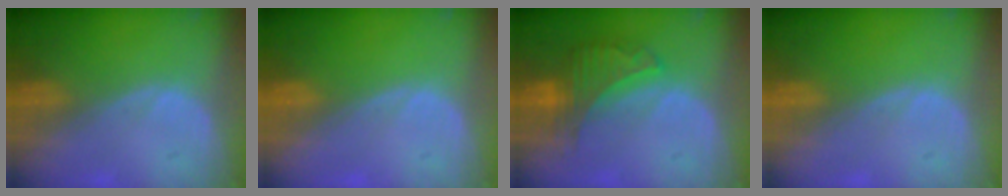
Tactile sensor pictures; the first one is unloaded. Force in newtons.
{"total": 0.0}
{"total": 6.5, "press": 6.1, "slide": 2.3}
{"total": 0.0}